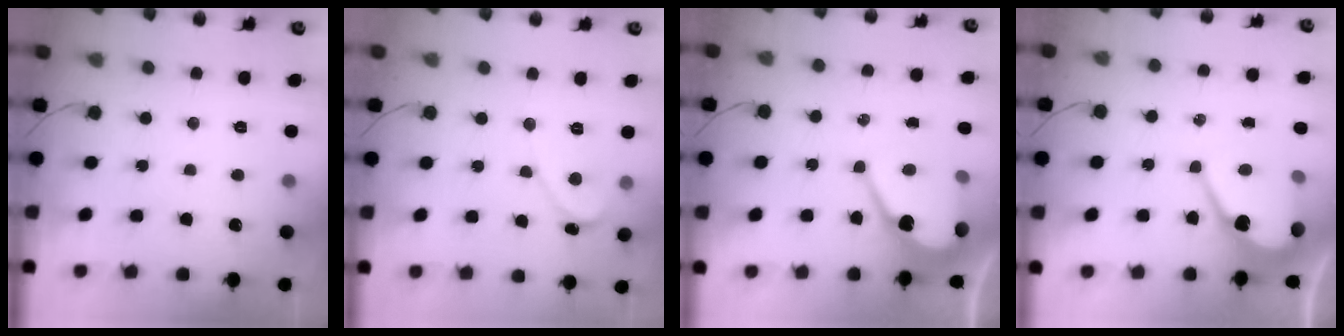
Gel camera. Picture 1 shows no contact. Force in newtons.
{"total": 1.7, "press": 1.7, "slide": 0.2}
{"total": 10.9, "press": 10.9, "slide": 1.0}
{"total": 10.9, "press": 10.9, "slide": 1.0}